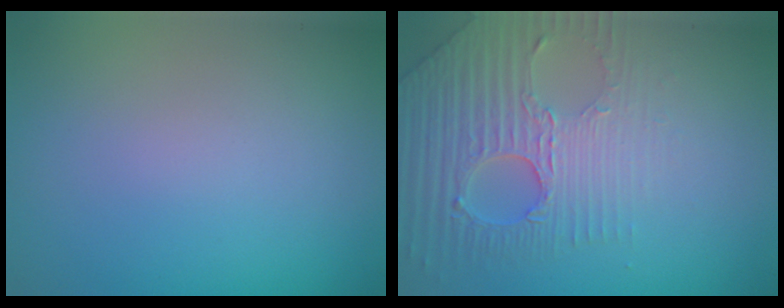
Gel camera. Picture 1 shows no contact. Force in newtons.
{"total": 4.5, "press": 4.3, "slide": 1.3}